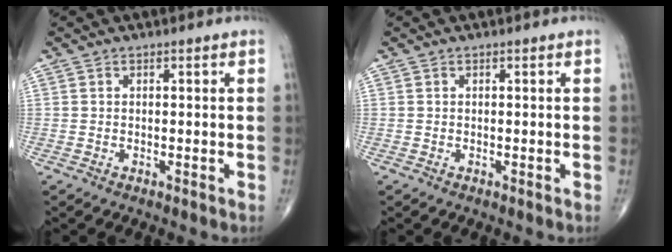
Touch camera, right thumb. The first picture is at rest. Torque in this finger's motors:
{"motor_torque": [-0.02, 0.02, -0.02, 0.02, 0.00]}